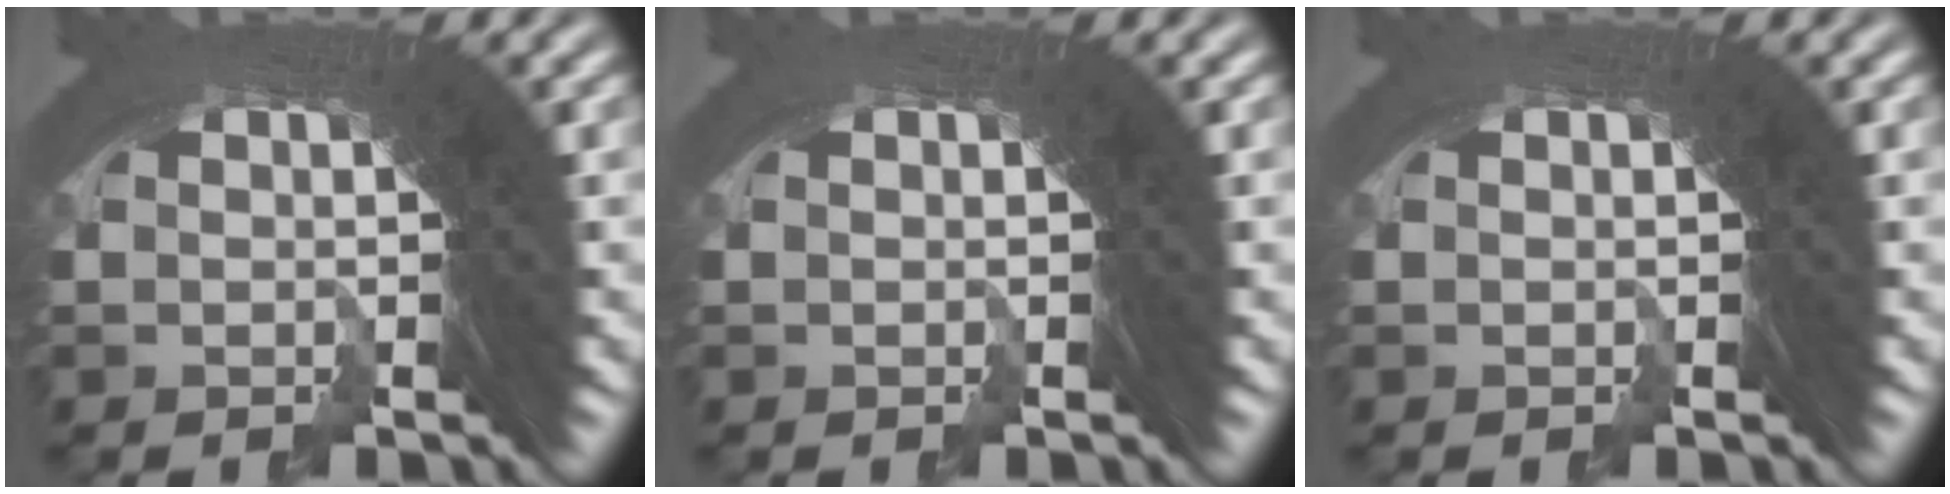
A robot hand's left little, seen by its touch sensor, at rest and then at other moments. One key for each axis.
{"total": 0.0}
{"total": 0.0}